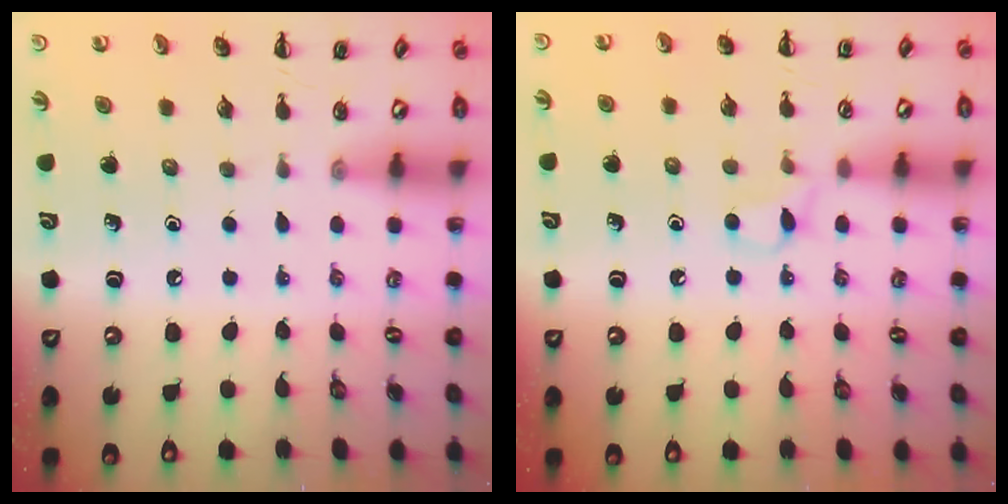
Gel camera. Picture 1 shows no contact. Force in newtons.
{"total": 3.4, "press": 3.3, "slide": 1.0}